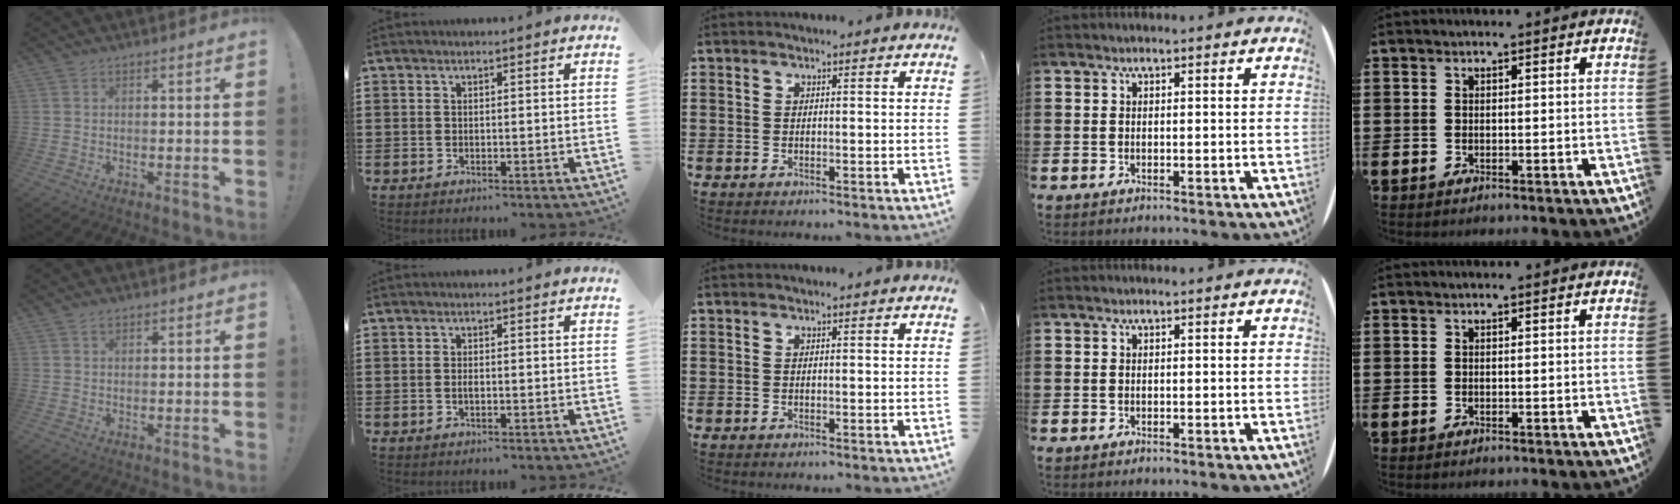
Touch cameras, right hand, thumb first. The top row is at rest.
{"thumb": {"total": 0.7, "force": [0.6, 0.4, 0.3], "torque": [-0.004, 0.000, 0.011]}, "index": {"total": 0.9, "force": [-0.3, 0.1, 0.9], "torque": [-0.019, -0.008, -0.003]}}